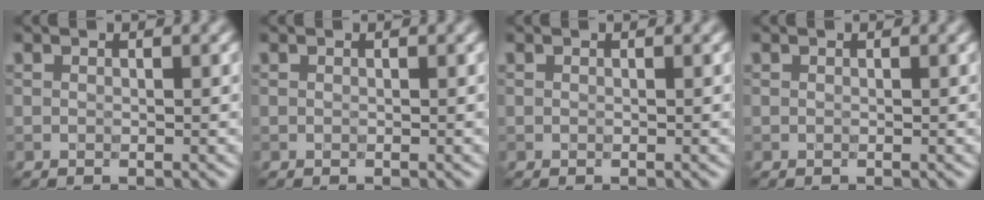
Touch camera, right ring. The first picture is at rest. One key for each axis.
{"total": 0.0}
{"total": 0.0}
{"total": 0.0}